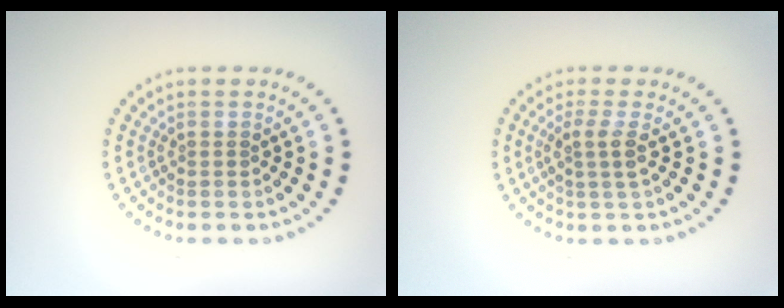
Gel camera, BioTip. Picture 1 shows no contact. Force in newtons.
{"total": 1.9, "press": 1.5, "slide": 1.0}